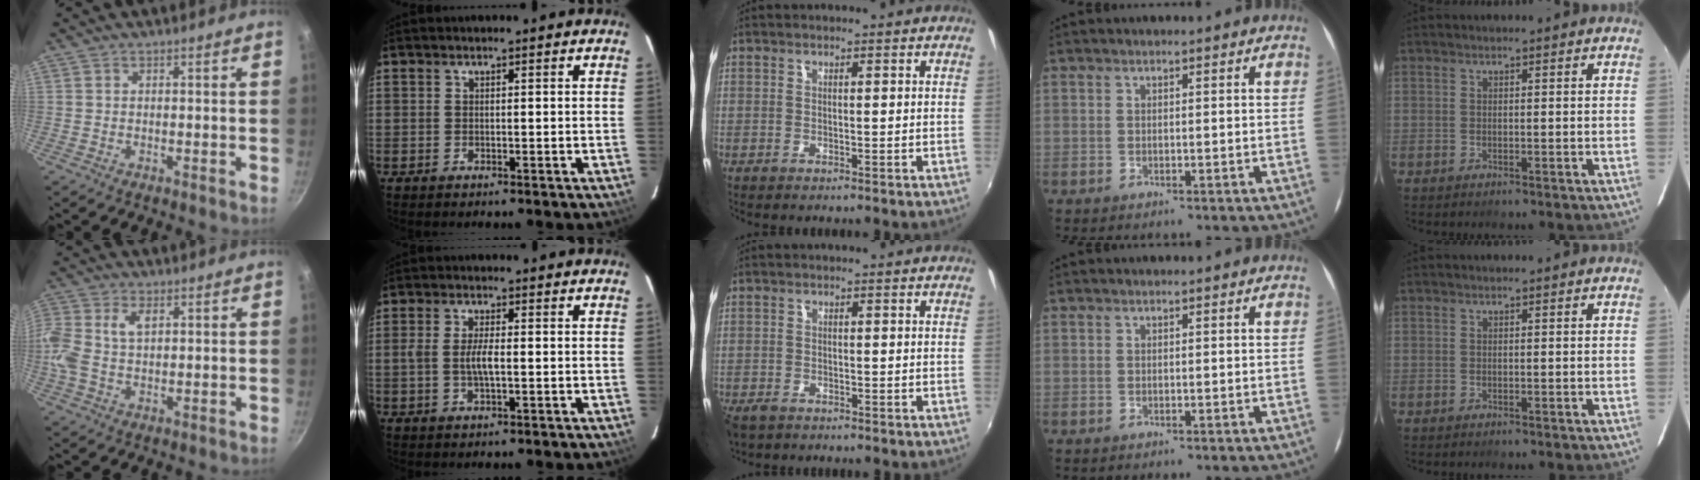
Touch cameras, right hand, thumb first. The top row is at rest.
{"thumb": {"total": 7.7, "force": [1.2, 4.7, 5.9], "torque": [-0.128, 0.015, 0.016]}, "index": {"total": 3.5, "force": [-0.4, 0.9, 3.4], "torque": [-0.066, 0.001, -0.006]}, "middle": {"total": 3.2, "force": [-2.4, 1.6, 1.3], "torque": [-0.036, -0.012, -0.045]}}